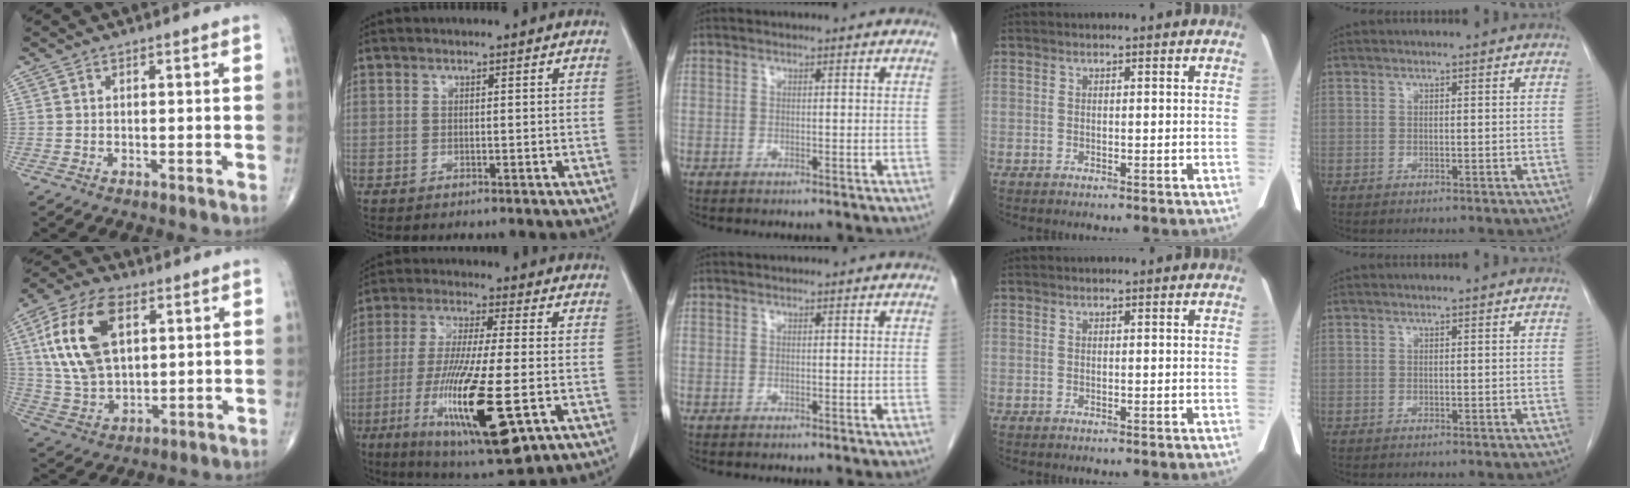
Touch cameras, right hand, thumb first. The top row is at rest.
{"thumb": {"total": 18.1, "force": [5.5, 10.3, 13.8], "torque": [-0.259, -0.005, 0.106]}, "index": {"total": 19.0, "force": [-6.0, 2.6, 17.8], "torque": [-0.354, -0.045, -0.098]}}